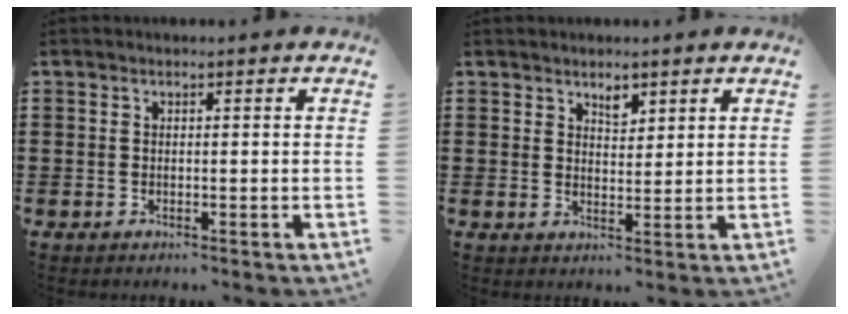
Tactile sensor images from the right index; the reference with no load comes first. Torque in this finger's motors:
{"motor_torque": [0.02, 0.00, 0.02, 0.01]}